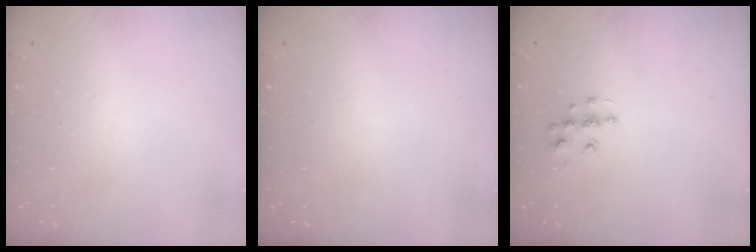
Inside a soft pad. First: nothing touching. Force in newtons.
{"total": 0.0}
{"total": 6.7, "press": 6.7, "slide": 0.3}